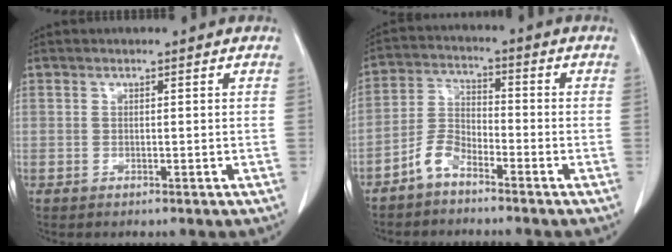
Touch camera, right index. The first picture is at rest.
{"total": 4.9, "force": [-3.7, 2.2, 2.5], "torque": [-0.054, 0.008, -0.078]}